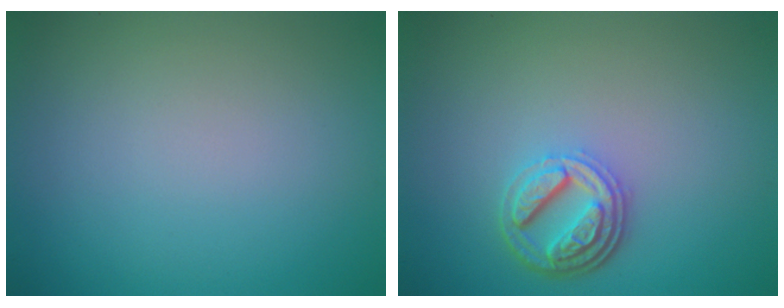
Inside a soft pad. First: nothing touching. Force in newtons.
{"total": 4.1, "press": 3.2, "slide": 2.6}